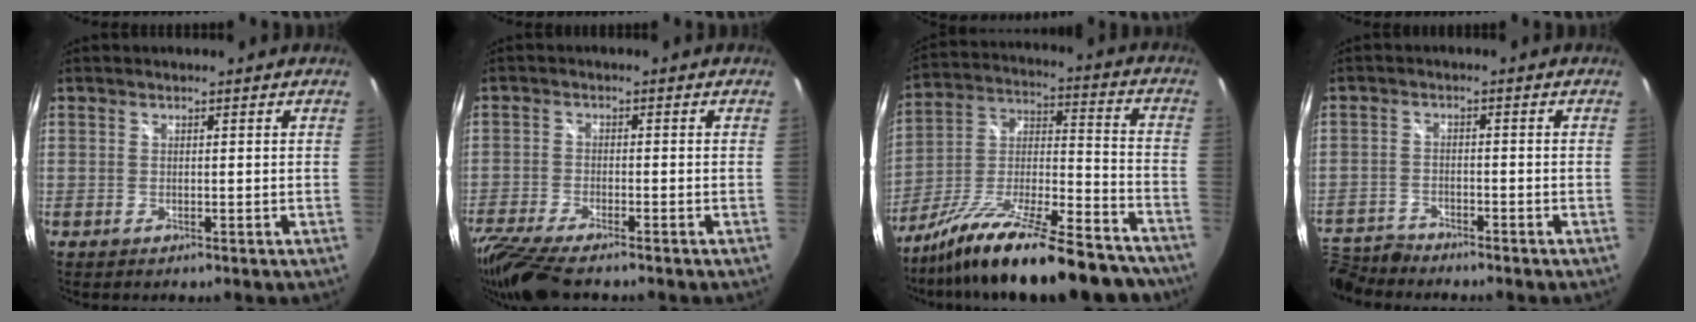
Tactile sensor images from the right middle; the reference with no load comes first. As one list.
[{"total": 11.0, "force": [-9.1, 1.8, 5.9], "torque": [-0.149, -0.044, -0.168]}, {"total": 26.5, "force": [-20.6, 6.4, 15.3], "torque": [-0.258, -0.024, -0.311]}, {"total": 6.8, "force": [-6.5, 1.8, 0.8], "torque": [-0.041, 0.003, -0.126]}]